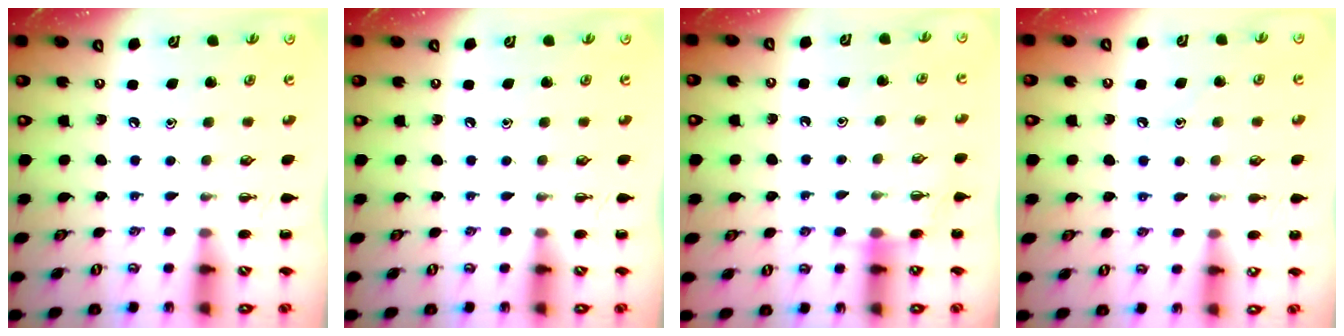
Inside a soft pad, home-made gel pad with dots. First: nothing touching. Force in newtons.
{"total": 0.0}
{"total": 4.9, "press": 4.8, "slide": 1.0}
{"total": 6.6, "press": 6.4, "slide": 1.9}